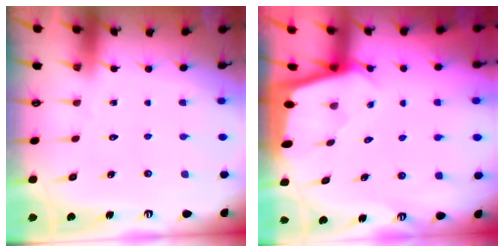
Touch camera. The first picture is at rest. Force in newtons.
{"total": 2.1, "press": 2.1, "slide": 0.1}